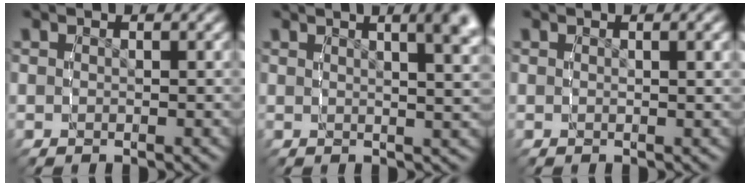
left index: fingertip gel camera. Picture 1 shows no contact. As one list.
[{"total": 6.7, "force": [3.3, 1.9, 5.5], "torque": [-0.054, 0.015, 0.047]}, {"total": 0.6, "force": [0.3, -0.3, 0.5], "torque": [-0.007, -0.002, 0.008]}]